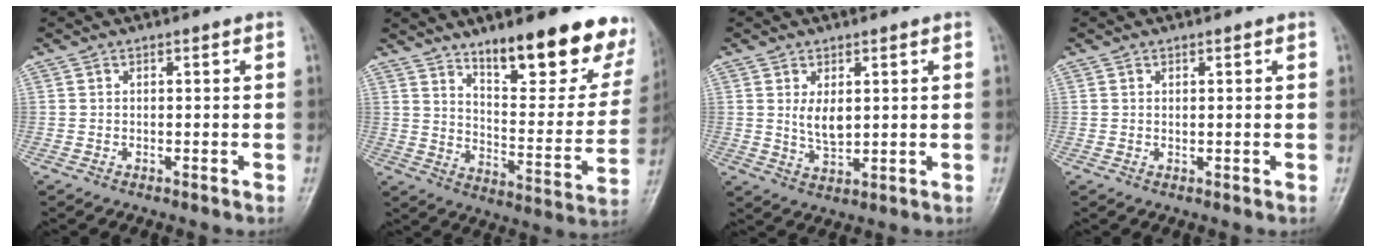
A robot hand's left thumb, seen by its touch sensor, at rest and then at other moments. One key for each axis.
{"total": 22.2, "fx": 15.1, "fy": 7.2, "fz": 14.7, "tx": -0.145, "ty": -0.089, "tz": 0.221}
{"total": 4.5, "fx": 1.3, "fy": 2.4, "fz": 3.6, "tx": -0.056, "ty": -0.016, "tz": 0.030}
{"total": 0.7, "fx": 0.5, "fy": 0.3, "fz": 0.4, "tx": -0.006, "ty": -0.003, "tz": 0.006}